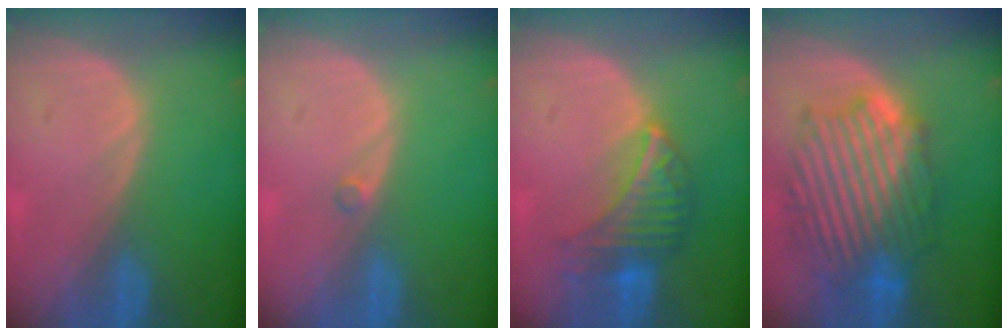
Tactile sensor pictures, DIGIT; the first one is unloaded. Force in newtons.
{"total": 0.6, "press": 0.6, "slide": 0.1}
{"total": 6.9, "press": 6.7, "slide": 1.6}
{"total": 11.7, "press": 11.7, "slide": 0.8}